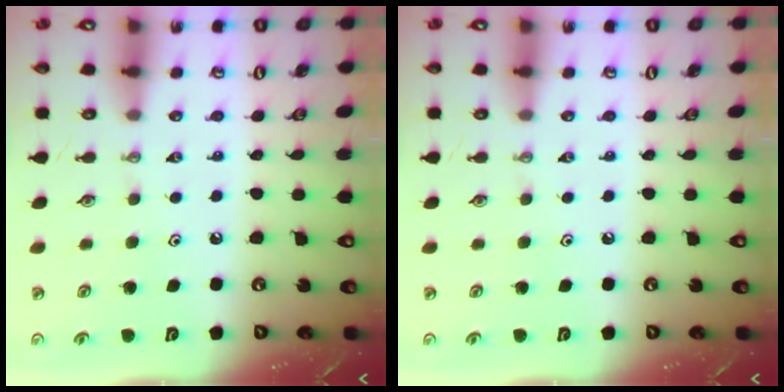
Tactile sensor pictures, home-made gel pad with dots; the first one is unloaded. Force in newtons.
{"total": 0.0}